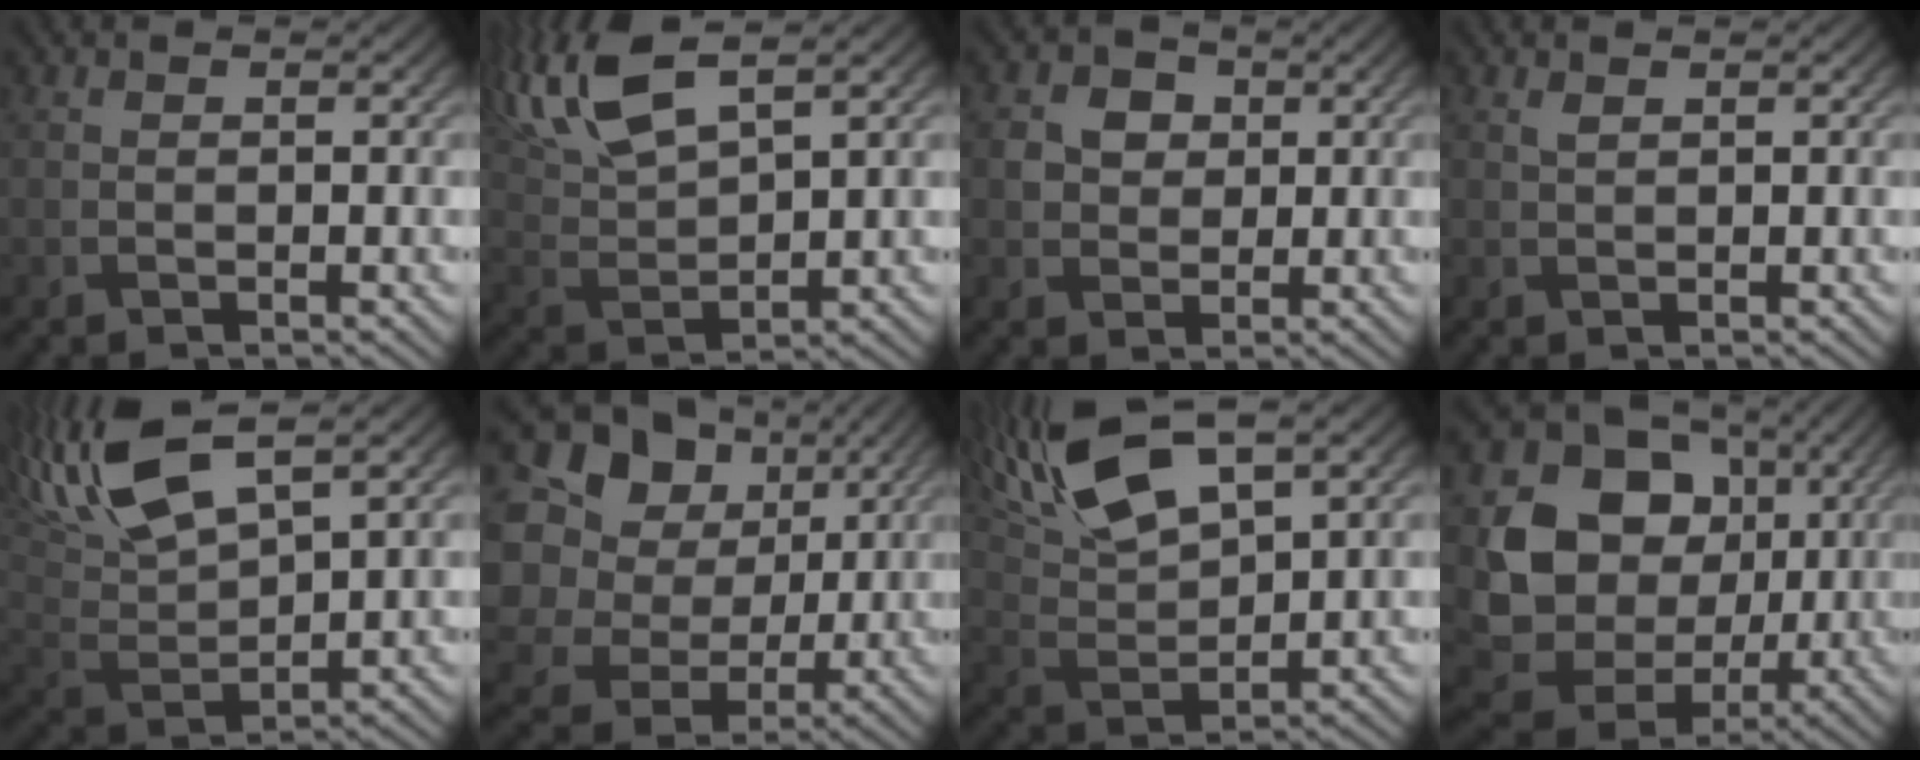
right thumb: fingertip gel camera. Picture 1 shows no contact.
{"total": 11.1, "force": [7.1, 3.4, 7.8], "torque": [-0.191, 0.024, 0.139]}
{"total": 4.4, "force": [1.1, 3.8, 1.9], "torque": [-0.057, -0.007, 0.015]}
{"total": 0.5, "force": [0.4, 0.1, 0.4], "torque": [-0.014, -0.002, 0.009]}
{"total": 13.7, "force": [8.0, 4.5, 10.2], "torque": [-0.245, 0.024, 0.153]}
{"total": 19.0, "force": [2.8, 16.4, 9.0], "torque": [-0.287, 0.012, 0.060]}
{"total": 13.7, "force": [8.6, 4.6, 9.6], "torque": [-0.229, 0.023, 0.166]}
{"total": 16.2, "force": [1.3, 13.9, 8.1], "torque": [-0.186, -0.031, 0.031]}